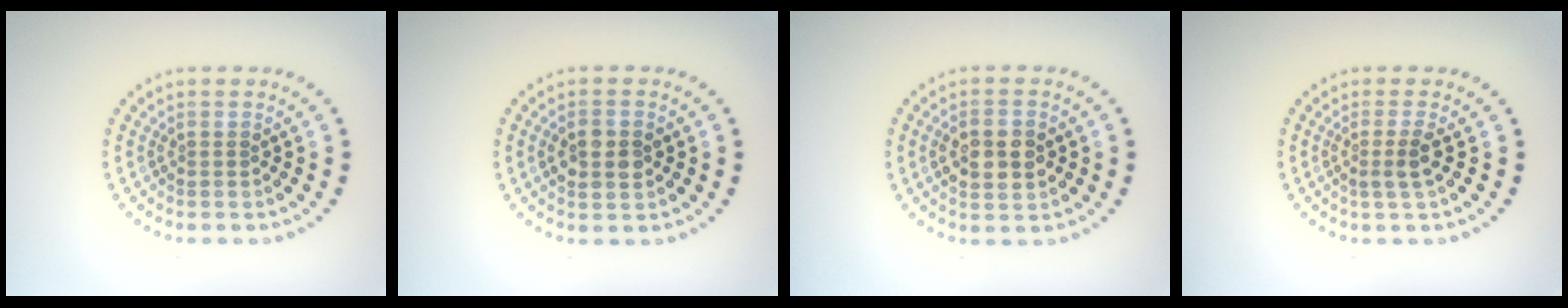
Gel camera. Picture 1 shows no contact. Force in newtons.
{"total": 2.8, "press": 2.8, "slide": 0.1}
{"total": 3.8, "press": 3.8, "slide": 0.1}
{"total": 1.8, "press": 1.3, "slide": 1.2}